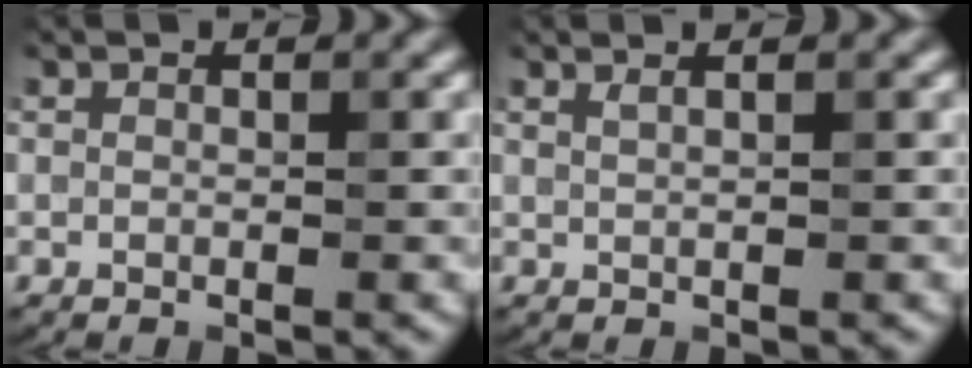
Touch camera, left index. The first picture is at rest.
{"total": 1.8, "force": [1.1, 0.7, 1.2], "torque": [-0.003, -0.001, 0.000]}